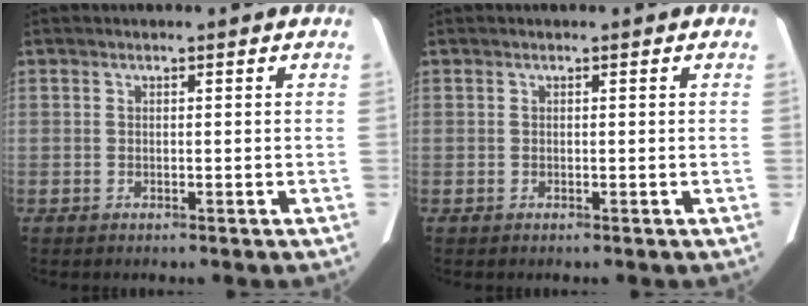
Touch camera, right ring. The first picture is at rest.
{"total": 0.0}